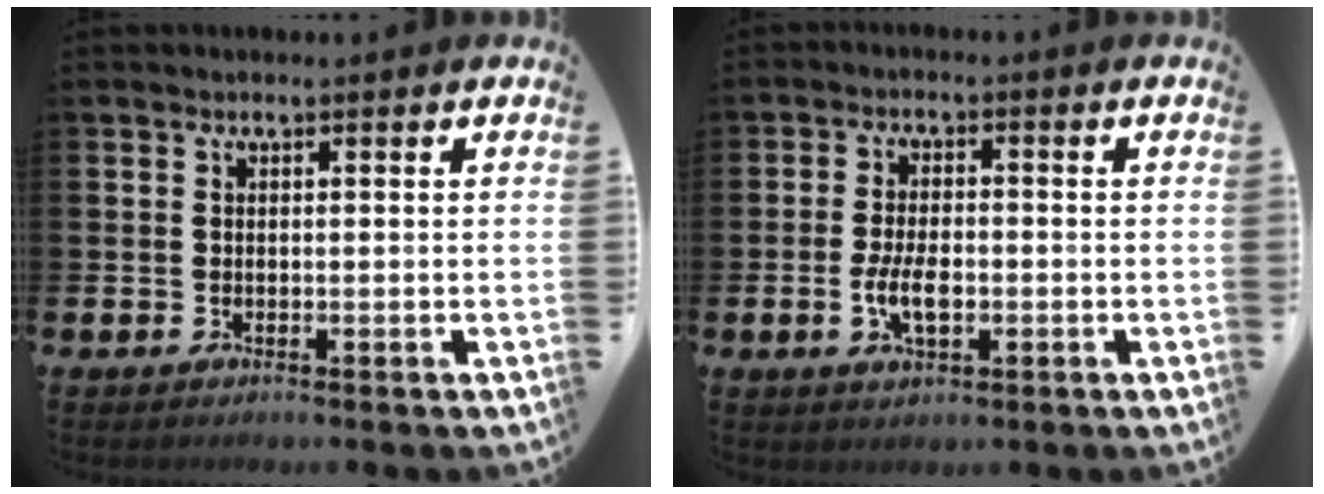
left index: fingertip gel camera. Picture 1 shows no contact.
{"total": 4.6, "force": [-1.0, 2.2, 3.9], "torque": [-0.066, 0.000, -0.020]}